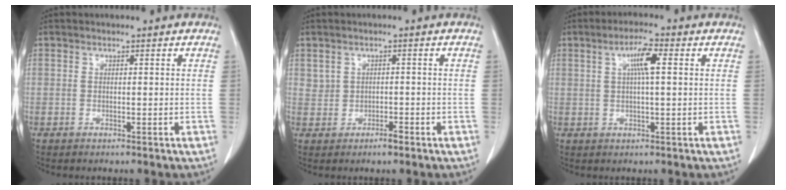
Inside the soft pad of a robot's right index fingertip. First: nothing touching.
{"total": 1.8, "force": [-0.2, 1.4, 1.1], "torque": [-0.017, 0.005, 0.002]}
{"total": 4.6, "force": [1.3, 0.5, 4.4], "torque": [-0.082, 0.006, 0.022]}